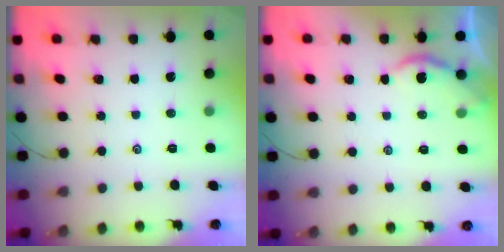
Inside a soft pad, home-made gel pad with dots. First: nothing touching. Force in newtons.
{"total": 1.9, "press": 1.8, "slide": 0.4}